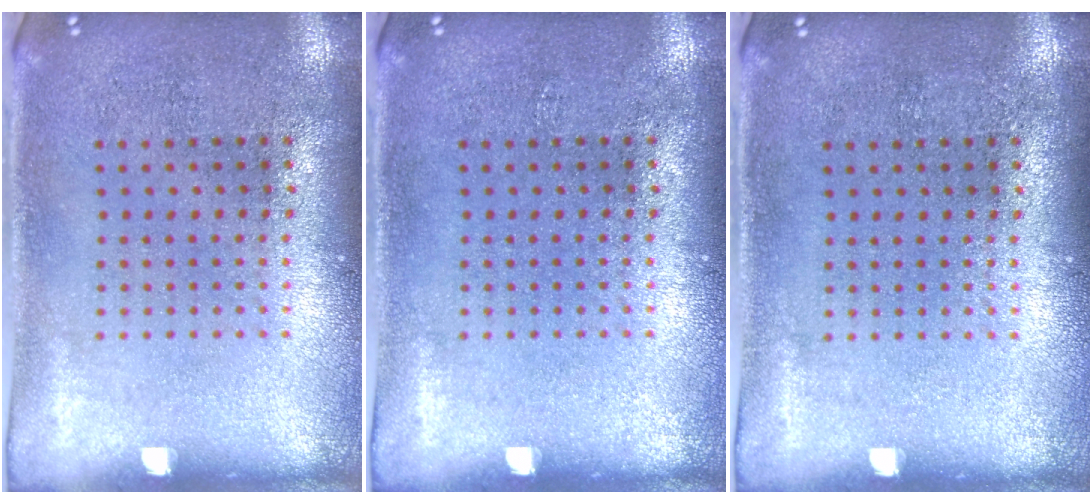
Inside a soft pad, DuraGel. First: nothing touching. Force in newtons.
{"total": 0.0}
{"total": 0.0}